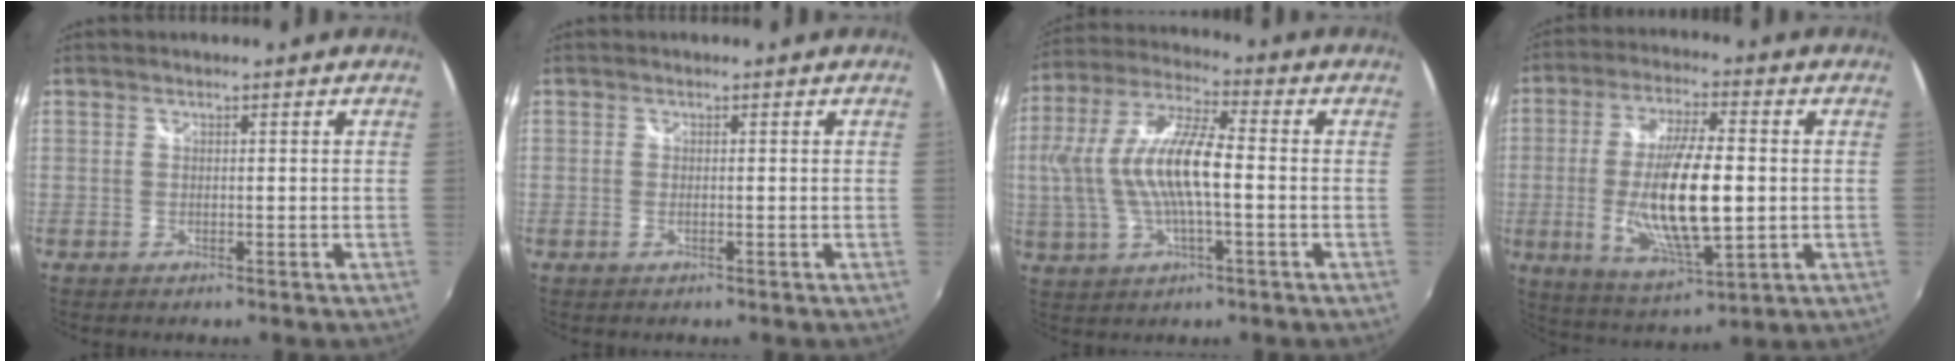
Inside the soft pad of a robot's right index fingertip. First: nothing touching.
{"total": 0.8, "force": [-0.2, 0.2, 0.7], "torque": [-0.015, 0.000, -0.005]}
{"total": 14.6, "force": [-0.7, 4.4, 13.9], "torque": [-0.272, 0.008, -0.015]}
{"total": 16.0, "force": [-1.5, 4.5, 15.3], "torque": [-0.294, -0.014, -0.018]}